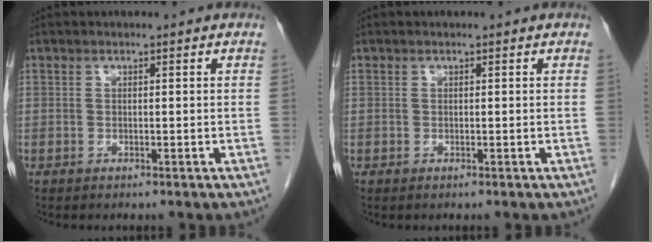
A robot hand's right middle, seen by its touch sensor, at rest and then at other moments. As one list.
[{"total": 0.0}]